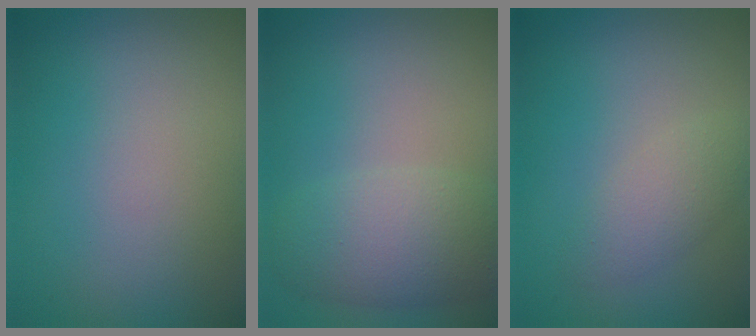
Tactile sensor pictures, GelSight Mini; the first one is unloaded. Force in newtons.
{"total": 4.7, "press": 4.7, "slide": 0.1}
{"total": 2.1, "press": 2.1, "slide": 0.0}